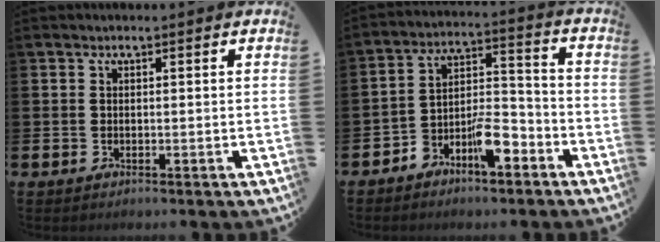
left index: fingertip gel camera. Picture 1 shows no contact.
{"total": 7.3, "force": [-4.9, 2.7, 4.6], "torque": [-0.090, 0.006, -0.093]}